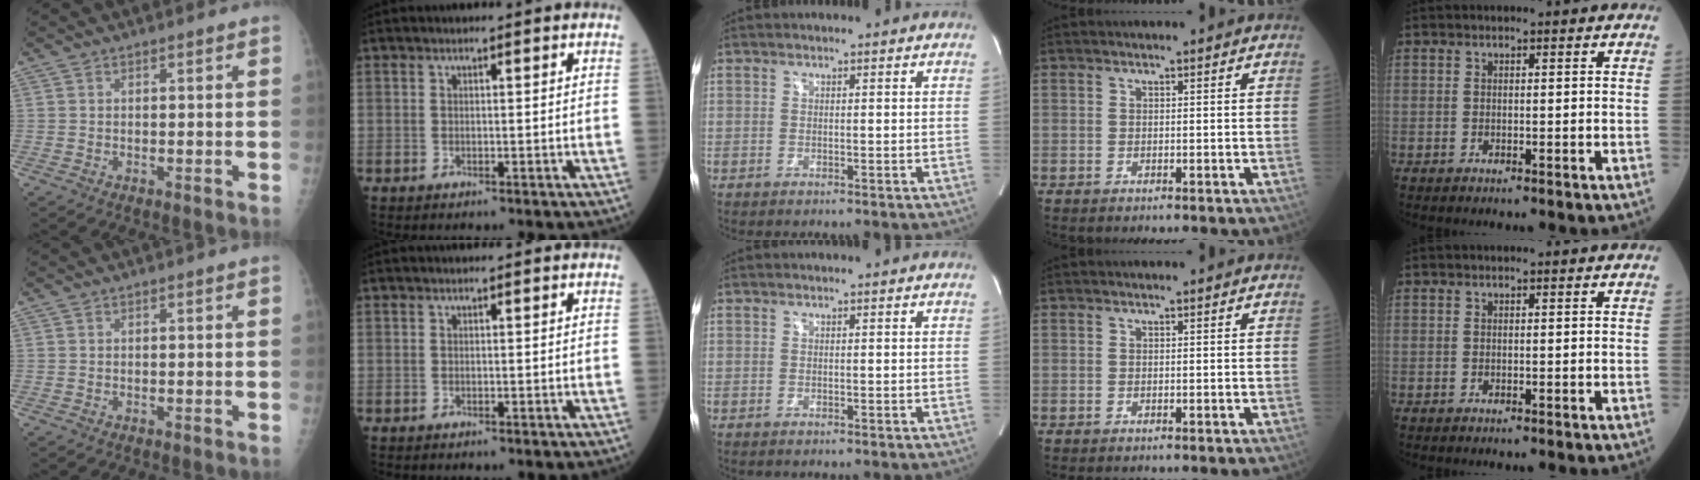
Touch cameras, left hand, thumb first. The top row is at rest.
{}